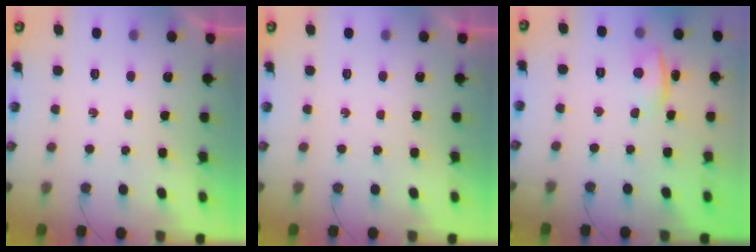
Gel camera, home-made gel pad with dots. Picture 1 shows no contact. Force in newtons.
{"total": 0.0}
{"total": 2.0, "press": 1.5, "slide": 1.3}